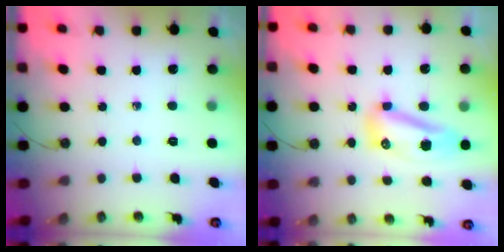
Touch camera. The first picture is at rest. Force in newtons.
{"total": 10.2, "press": 10.2, "slide": 0.4}